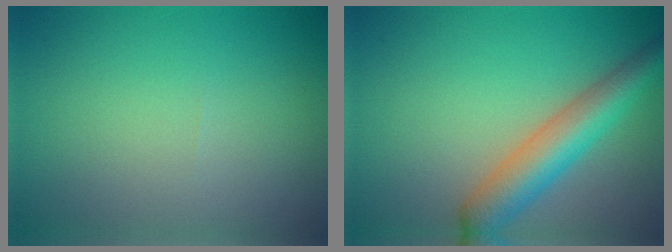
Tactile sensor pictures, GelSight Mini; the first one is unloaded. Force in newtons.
{"total": 5.4, "press": 5.4, "slide": 0.2}